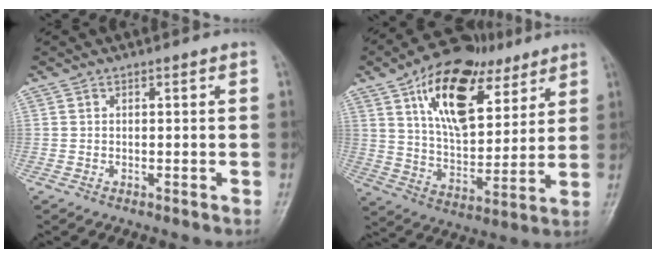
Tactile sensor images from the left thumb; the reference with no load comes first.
{"total": 19.9, "force": [9.9, 10.6, 13.6], "torque": [-0.182, -0.028, 0.170]}